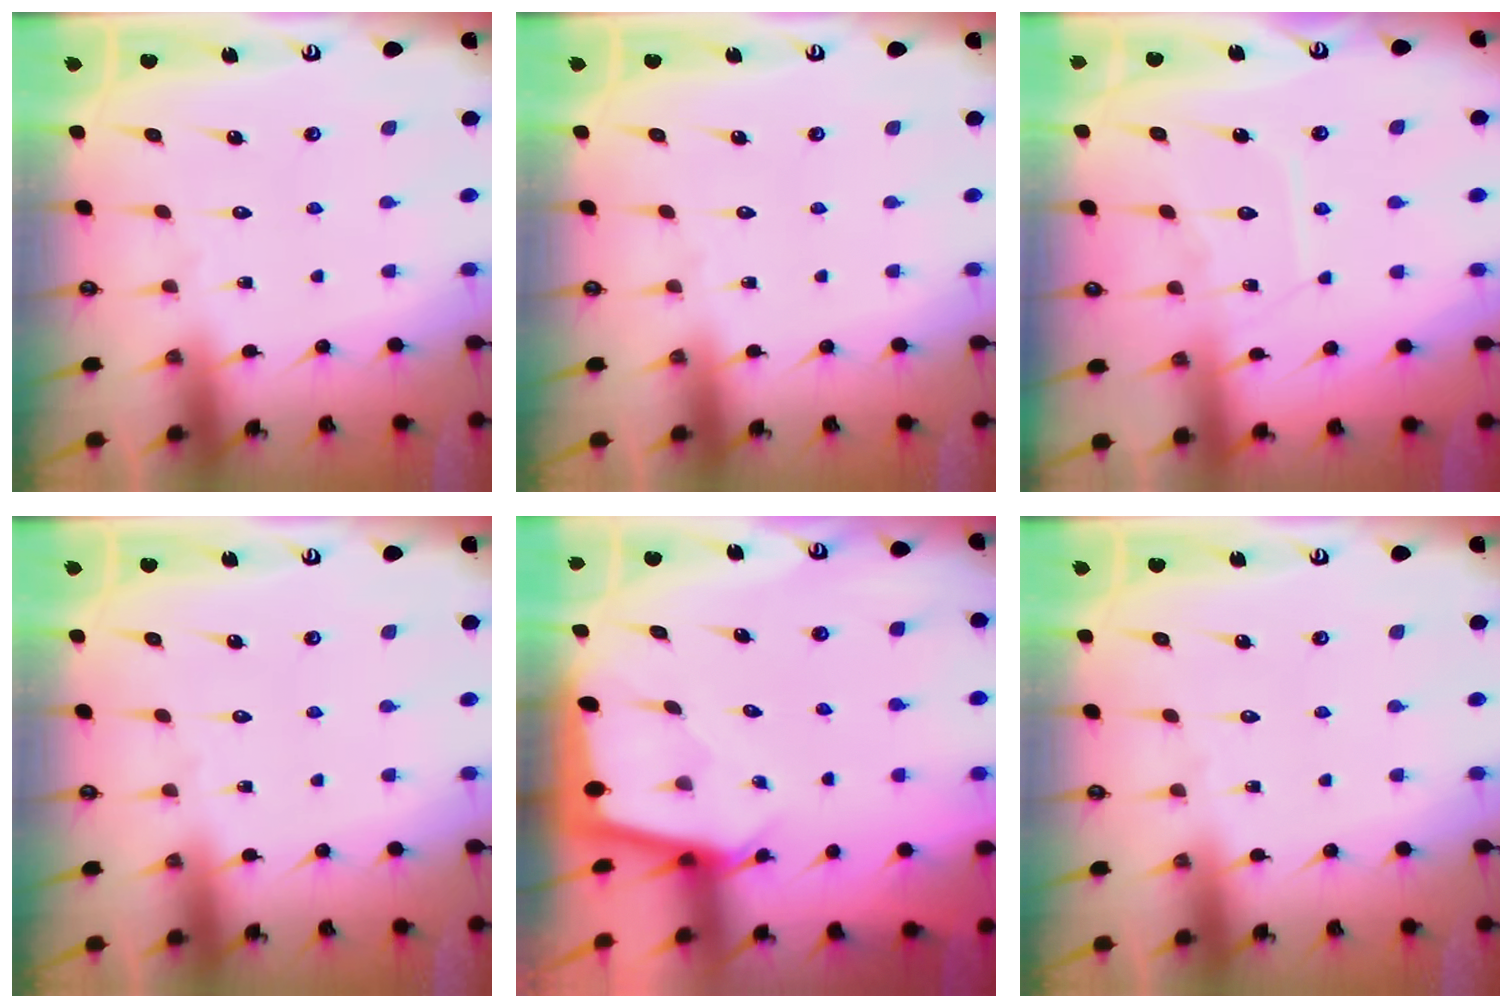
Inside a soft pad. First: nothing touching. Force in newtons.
{"total": 0.0}
{"total": 7.4, "press": 7.3, "slide": 0.8}
{"total": 0.0}
{"total": 2.3, "press": 2.3, "slide": 0.2}
{"total": 0.0}